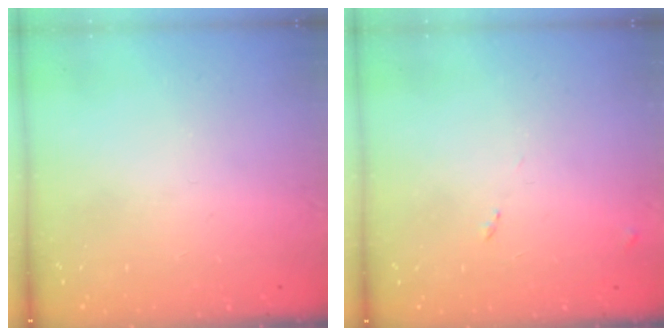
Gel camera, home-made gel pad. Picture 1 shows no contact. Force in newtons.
{"total": 7.6, "press": 7.5, "slide": 0.7}